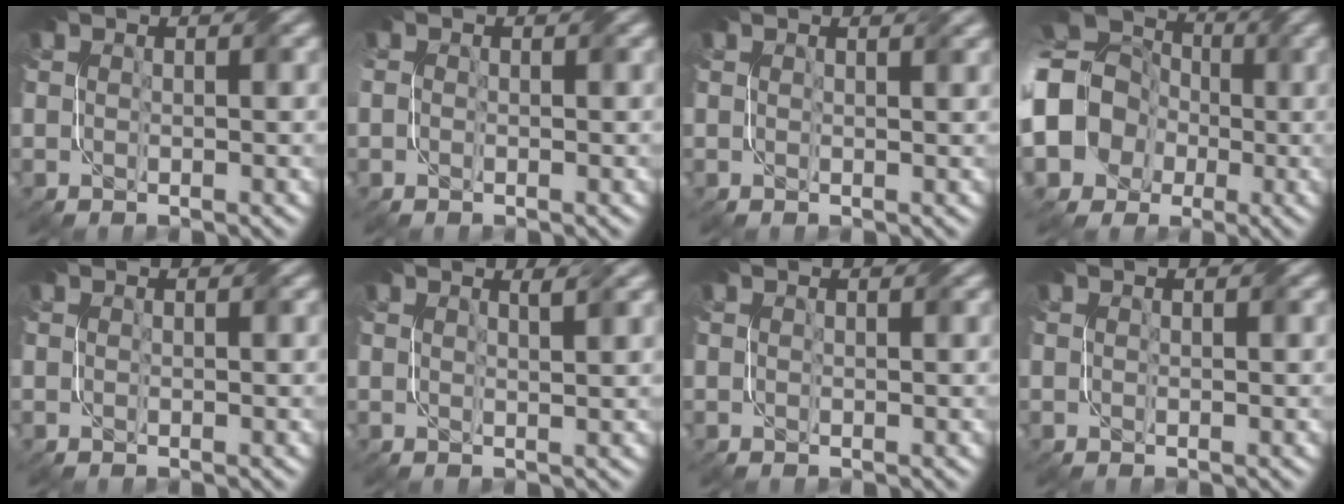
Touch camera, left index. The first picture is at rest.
{"total": 0.5, "force": [-0.2, 0.4, 0.2], "torque": [-0.006, 0.000, -0.004]}
{"total": 1.3, "force": [1.0, 0.3, 0.7], "torque": [-0.010, -0.001, 0.007]}
{"total": 14.0, "force": [-1.5, 11.9, 7.2], "torque": [-0.157, 0.000, -0.065]}
{"total": 0.0}
{"total": 1.3, "force": [0.9, 0.3, 1.0], "torque": [-0.010, 0.001, 0.008]}
{"total": 0.0}
{"total": 0.0}